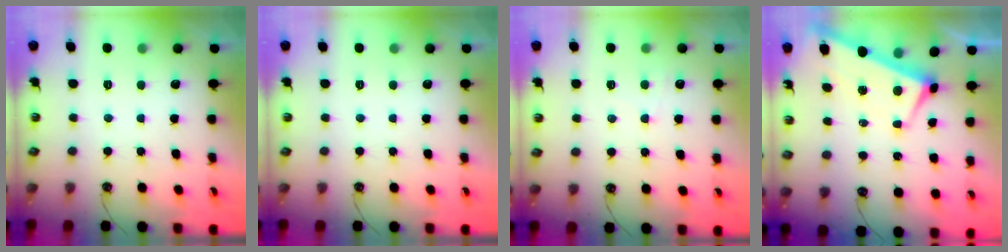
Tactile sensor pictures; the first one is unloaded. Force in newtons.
{"total": 0.0}
{"total": 4.0, "press": 4.0, "slide": 0.4}
{"total": 2.7, "press": 2.5, "slide": 0.9}